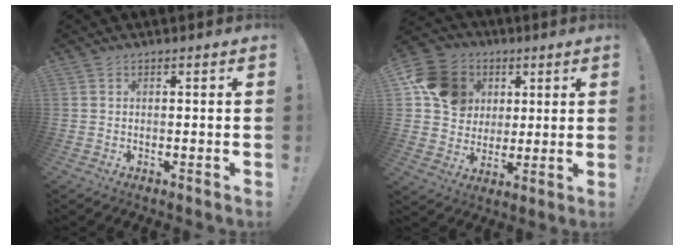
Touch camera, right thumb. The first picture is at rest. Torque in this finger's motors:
{"motor_torque": [1.50, 1.89, 0.59, -0.37, 0.07]}